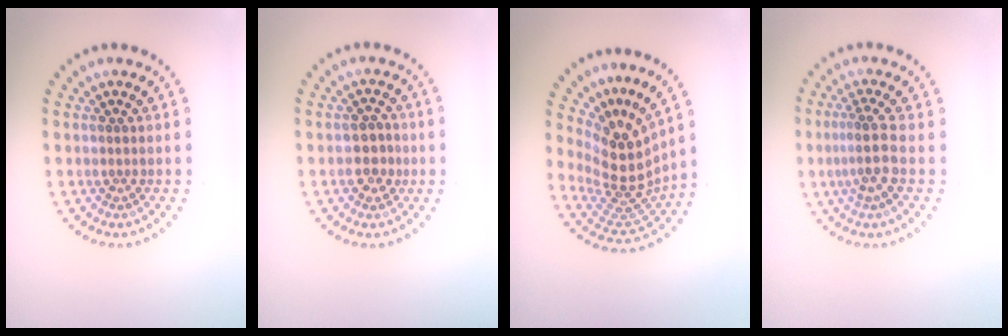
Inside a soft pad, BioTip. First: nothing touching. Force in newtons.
{"total": 2.4, "press": 2.4, "slide": 0.3}
{"total": 5.0, "press": 3.6, "slide": 3.4}
{"total": 2.9, "press": 2.1, "slide": 1.9}